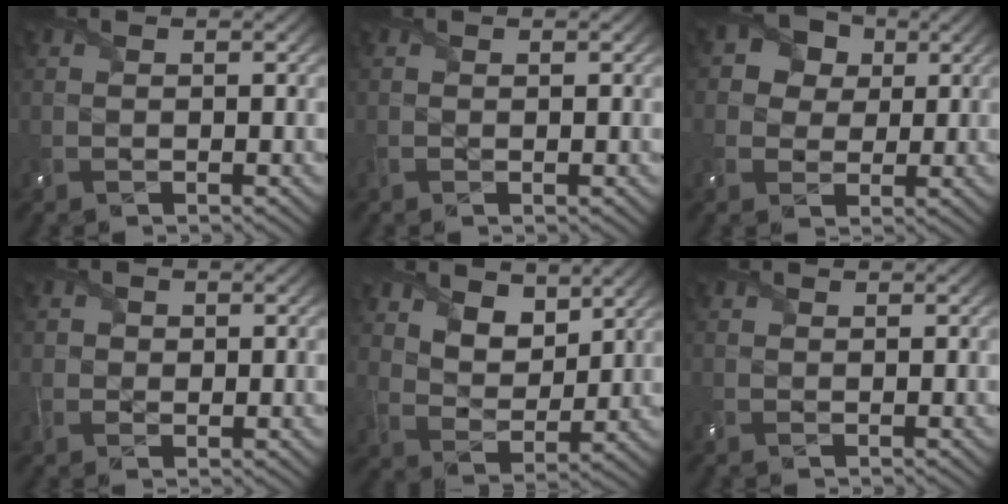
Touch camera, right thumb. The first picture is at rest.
{"total": 0.5, "force": [0.3, -0.3, -0.4], "torque": [0.011, 0.005, 0.005]}
{"total": 6.5, "force": [2.4, 5.5, 2.4], "torque": [-0.071, 0.015, 0.028]}
{"total": 1.7, "force": [0.6, 1.5, -0.2], "torque": [0.006, 0.004, 0.011]}
{"total": 7.0, "force": [5.2, 4.2, 2.4], "torque": [-0.063, -0.017, 0.094]}
{"total": 0.7, "force": [0.7, 0.3, 0.1], "torque": [-0.003, 0.004, 0.014]}